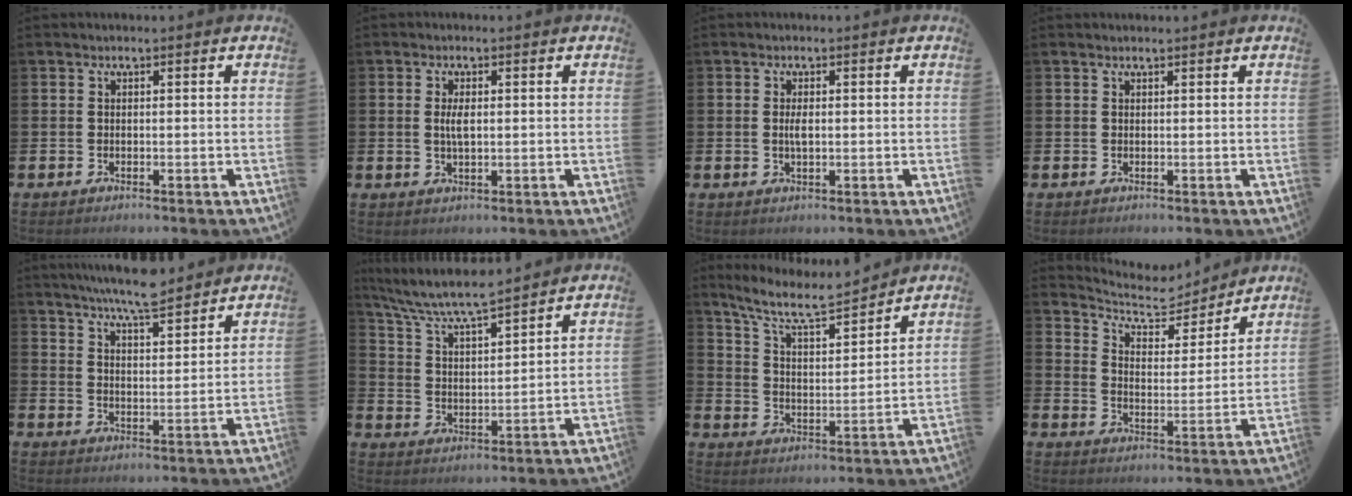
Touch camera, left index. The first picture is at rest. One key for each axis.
{"total": 2.6, "fx": 0.5, "fy": 1.0, "fz": 2.3, "tx": -0.043, "ty": 0.004, "tz": 0.005}
{"total": 1.8, "fx": 0.2, "fy": 0.6, "fz": 1.7, "tx": -0.029, "ty": 0.002, "tz": 0.001}
{"total": 0.6, "fx": 0.6, "fy": 0.1, "fz": 0.1, "tx": 0.009, "ty": -0.003, "tz": 0.008}
{"total": 7.2, "fx": 7.0, "fy": 0.2, "fz": 1.8, "tx": -0.049, "ty": -0.037, "tz": 0.125}
{"total": 7.3, "fx": 6.8, "fy": 0.6, "fz": 2.6, "tx": -0.080, "ty": -0.043, "tz": 0.117}
{"total": 8.4, "fx": 7.6, "fy": 1.7, "fz": 3.3, "tx": -0.096, "ty": -0.042, "tz": 0.133}
{"total": 6.7, "fx": 5.8, "fy": 2.7, "fz": 1.9, "tx": -0.065, "ty": -0.043, "tz": 0.095}